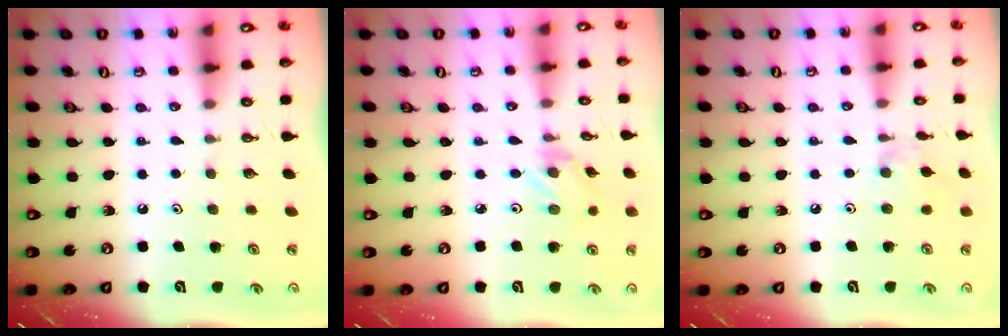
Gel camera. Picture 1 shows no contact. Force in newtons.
{"total": 1.6, "press": 1.5, "slide": 0.3}
{"total": 5.1, "press": 5.0, "slide": 0.7}